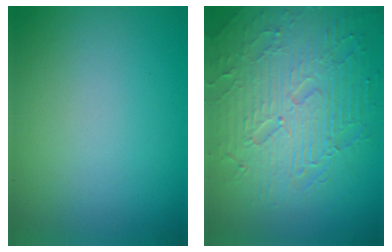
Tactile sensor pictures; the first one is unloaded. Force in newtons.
{"total": 9.5, "press": 6.4, "slide": 7.0}